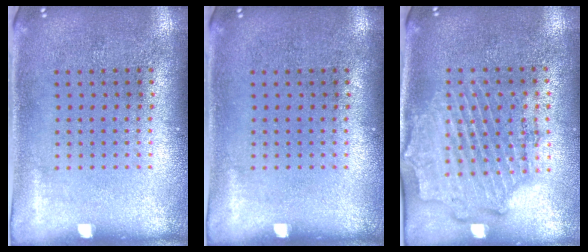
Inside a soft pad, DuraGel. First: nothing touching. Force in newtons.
{"total": 0.0}
{"total": 1.8, "press": 1.7, "slide": 0.8}